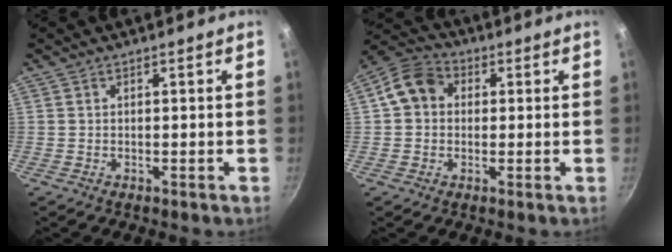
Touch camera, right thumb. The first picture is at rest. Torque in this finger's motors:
{"motor_torque": [-0.29, 0.85, -0.11, 0.03, 0.18]}